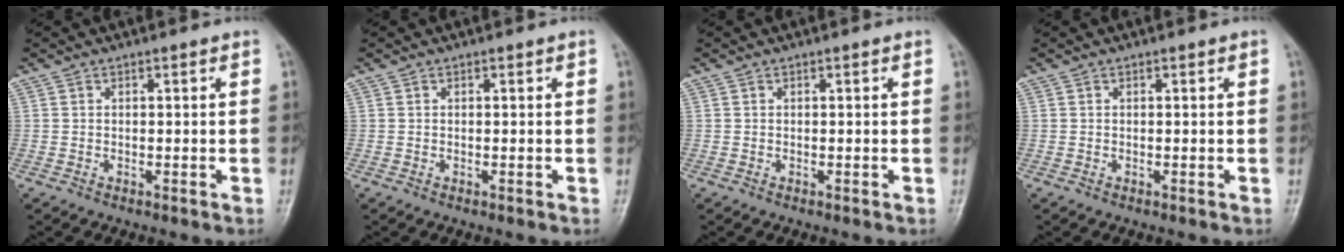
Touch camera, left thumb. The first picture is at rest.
{"total": 0.0}
{"total": 0.0}
{"total": 0.0}